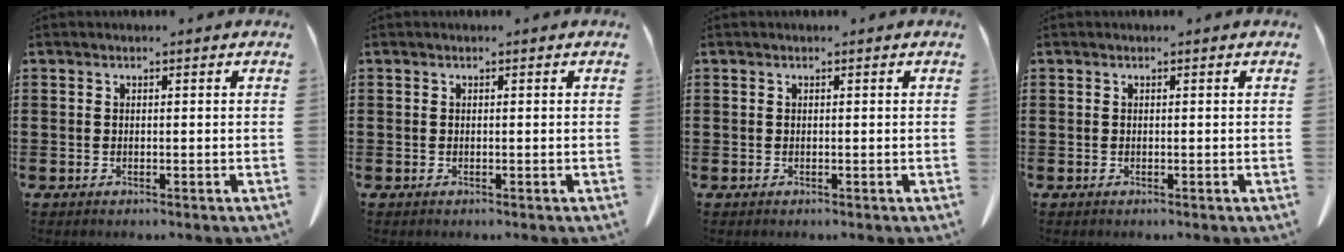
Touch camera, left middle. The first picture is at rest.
{"total": 0.0}
{"total": 0.0}
{"total": 0.0}